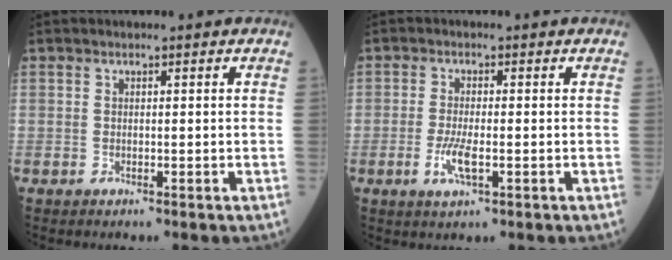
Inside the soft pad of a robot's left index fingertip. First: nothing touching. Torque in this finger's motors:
{"motor_torque": [1.06, 0.15, 0.44, 0.17]}